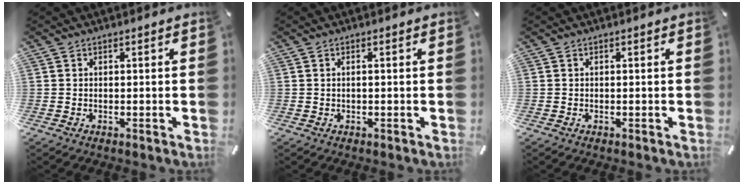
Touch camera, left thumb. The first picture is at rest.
{"total": 0.9, "force": [0.0, 0.2, 0.9], "torque": [-0.017, -0.001, 0.000]}
{"total": 0.0}